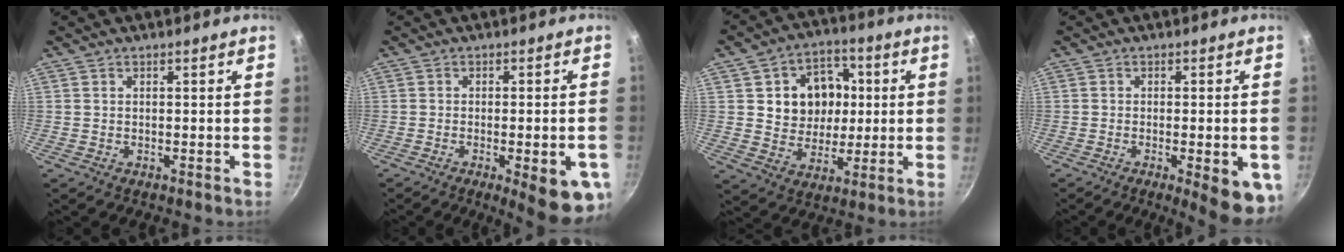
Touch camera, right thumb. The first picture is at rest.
{"total": 11.6, "force": [-4.1, 3.1, 10.4], "torque": [-0.108, 0.007, -0.049]}
{"total": 13.3, "force": [2.0, 11.2, 6.9], "torque": [-0.071, 0.003, 0.036]}
{"total": 9.5, "force": [-3.2, 2.6, 8.6], "torque": [-0.090, 0.005, -0.038]}